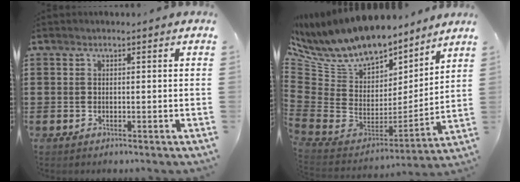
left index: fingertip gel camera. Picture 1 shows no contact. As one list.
[{"total": 9.9, "force": [8.5, 3.8, 3.3], "torque": [-0.128, -0.070, 0.149]}]